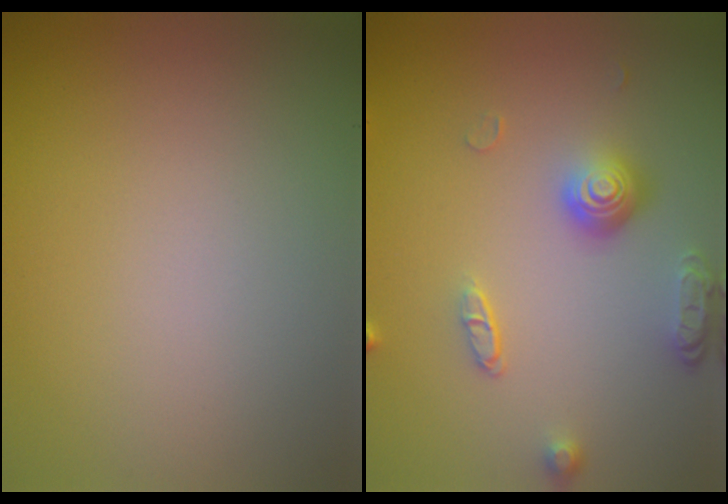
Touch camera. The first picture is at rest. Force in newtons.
{"total": 4.0, "press": 2.9, "slide": 2.7}